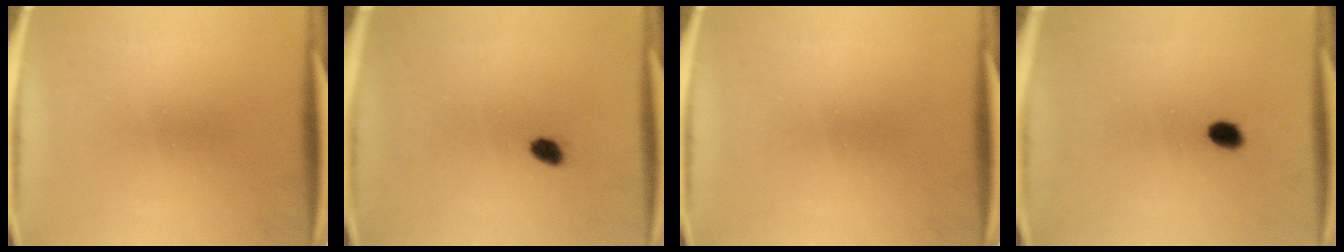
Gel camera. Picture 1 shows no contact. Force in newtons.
{"total": 2.0}
{"total": 0.0}
{"total": 2.6}